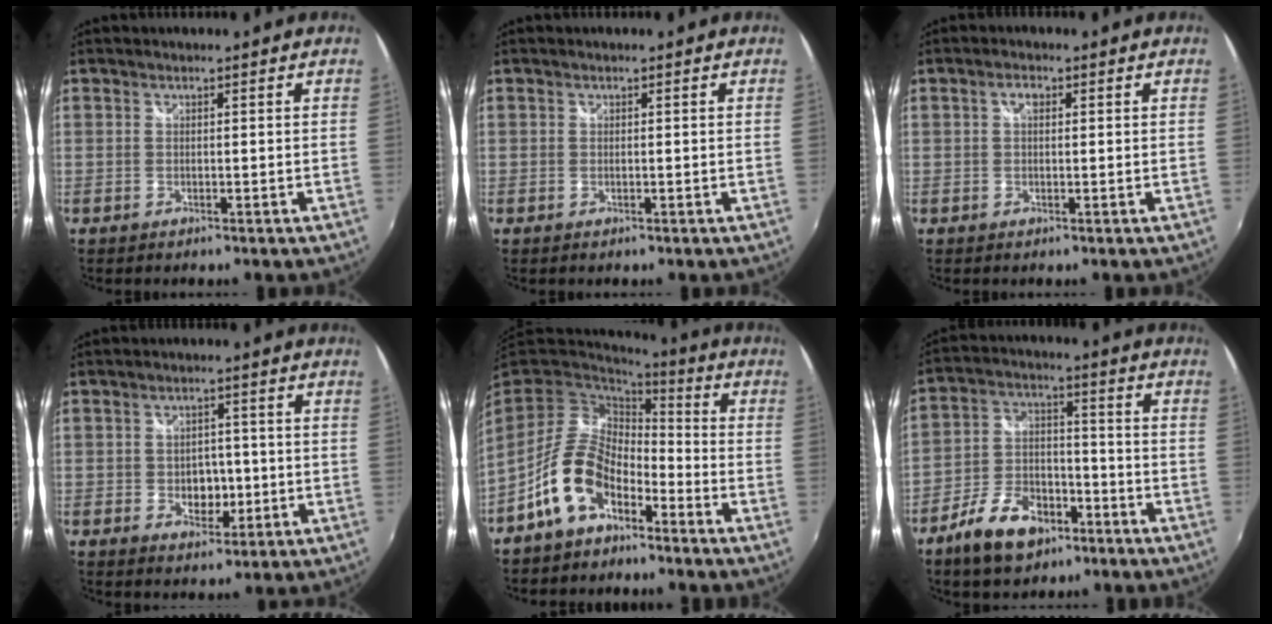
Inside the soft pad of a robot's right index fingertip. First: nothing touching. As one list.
[{"total": 0.0}, {"total": 1.8, "force": [0.5, 1.0, 1.4], "torque": [-0.025, 0.006, 0.006]}, {"total": 5.2, "force": [-1.0, 4.0, 3.2], "torque": [-0.053, 0.000, -0.009]}, {"total": 12.3, "force": [-6.5, 7.0, 7.7], "torque": [-0.160, 0.012, -0.115]}, {"total": 12.1, "force": [-7.6, 6.7, 6.6], "torque": [-0.140, 0.013, -0.130]}]